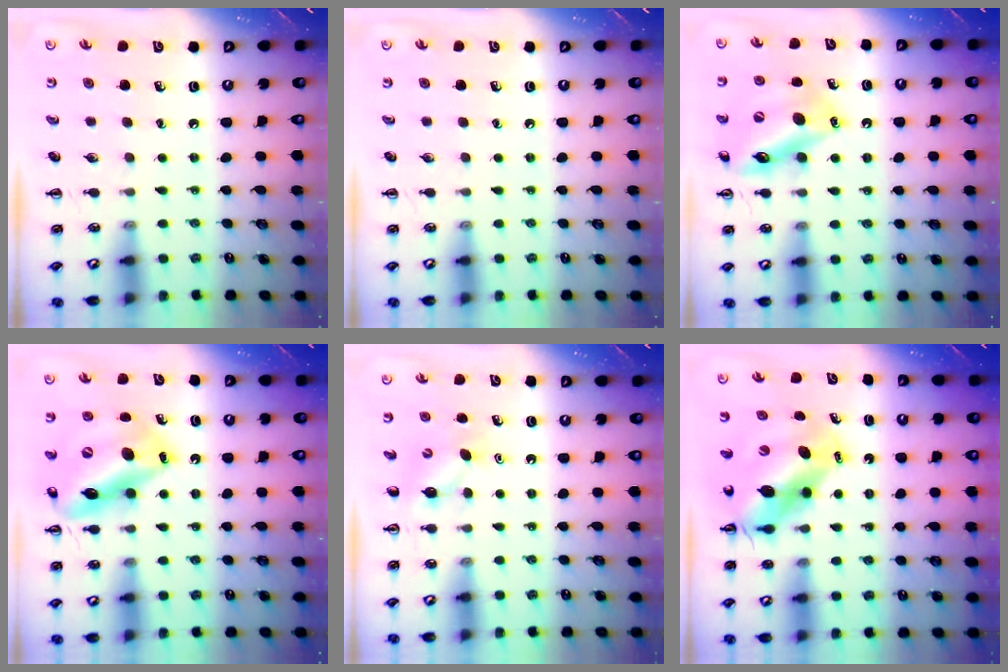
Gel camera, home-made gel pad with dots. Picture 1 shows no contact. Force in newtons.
{"total": 0.0}
{"total": 15.5, "press": 15.3, "slide": 2.5}
{"total": 17.9, "press": 17.6, "slide": 3.5}
{"total": 5.1, "press": 5.0, "slide": 1.3}
{"total": 11.1, "press": 10.7, "slide": 3.2}